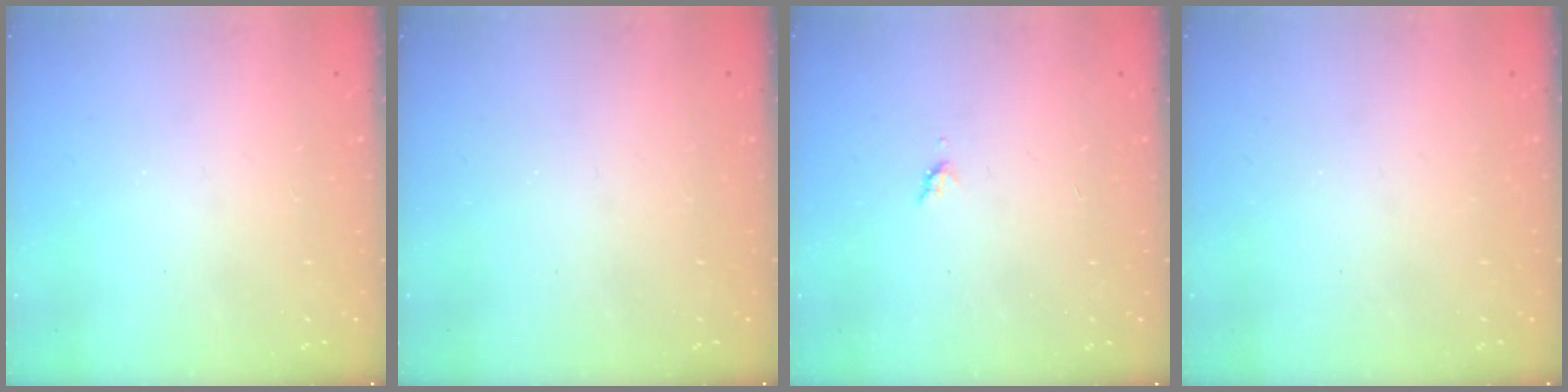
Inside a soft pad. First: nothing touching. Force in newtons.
{"total": 0.0}
{"total": 3.0, "press": 2.9, "slide": 0.5}
{"total": 0.0}